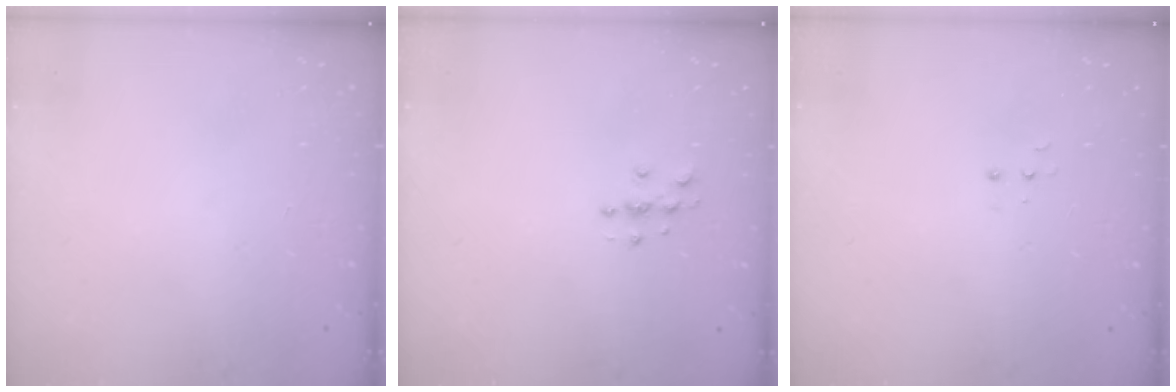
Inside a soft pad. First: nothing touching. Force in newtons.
{"total": 4.3, "press": 4.3, "slide": 0.5}
{"total": 3.0, "press": 2.9, "slide": 0.7}